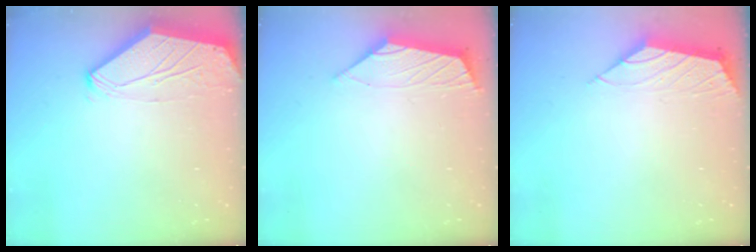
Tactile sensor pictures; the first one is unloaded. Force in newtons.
{"total": 2.9, "press": 2.8, "slide": 0.6}
{"total": 1.6, "press": 1.5, "slide": 0.5}